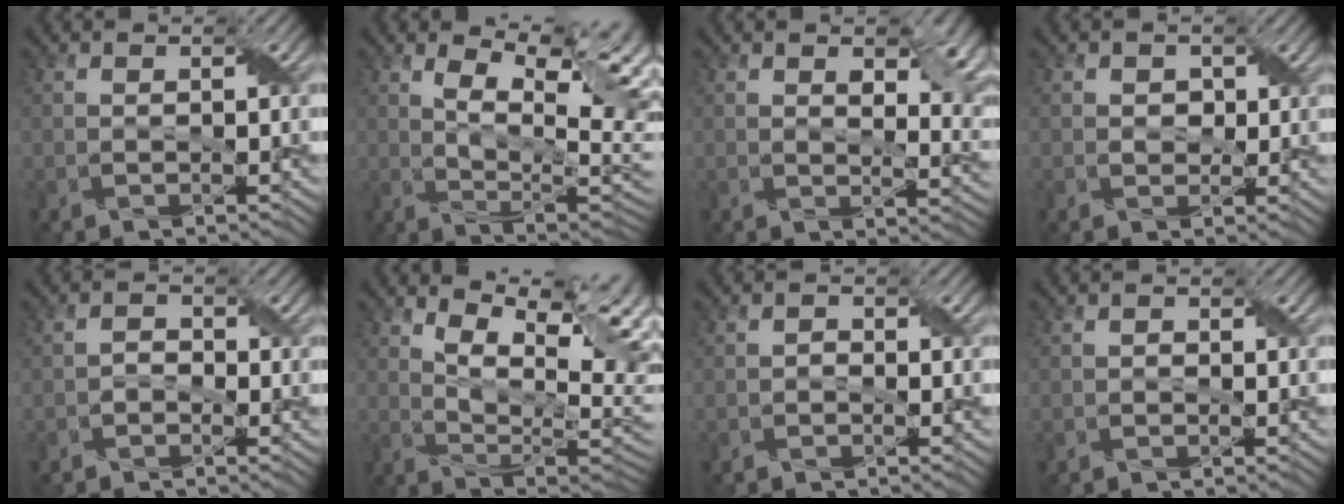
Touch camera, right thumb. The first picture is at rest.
{"total": 13.8, "force": [5.2, 5.6, 11.5], "torque": [-0.186, 0.017, 0.079]}
{"total": 8.6, "force": [3.6, 4.2, 6.7], "torque": [-0.094, -0.011, 0.064]}
{"total": 2.0, "force": [0.6, 1.7, 0.8], "torque": [-0.019, -0.002, 0.003]}
{"total": 1.4, "force": [-0.8, 1.0, 0.4], "torque": [-0.010, 0.006, -0.022]}
{"total": 13.8, "force": [6.4, 5.4, 10.9], "torque": [-0.186, 0.016, 0.102]}
{"total": 0.8, "force": [-0.5, 0.6, 0.2], "torque": [-0.006, 0.001, -0.012]}
{"total": 0.5, "force": [-0.3, 0.4, 0.0], "torque": [0.000, -0.002, -0.007]}